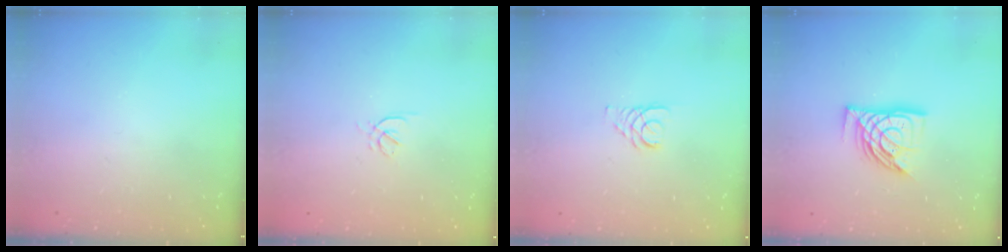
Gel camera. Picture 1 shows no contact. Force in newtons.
{"total": 1.7, "press": 1.6, "slide": 0.5}
{"total": 2.9, "press": 2.9, "slide": 0.3}
{"total": 12.1, "press": 12.0, "slide": 1.4}